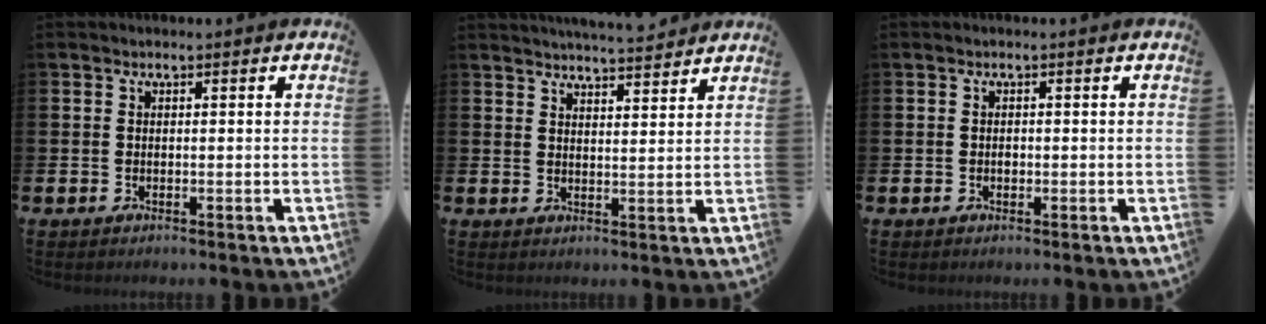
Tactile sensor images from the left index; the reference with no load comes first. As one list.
[{"total": 4.4, "force": [4.4, -0.2, 0.1], "torque": [-0.009, -0.027, 0.078]}, {"total": 0.6, "force": [-0.1, 0.5, 0.3], "torque": [-0.005, 0.002, -0.004]}]